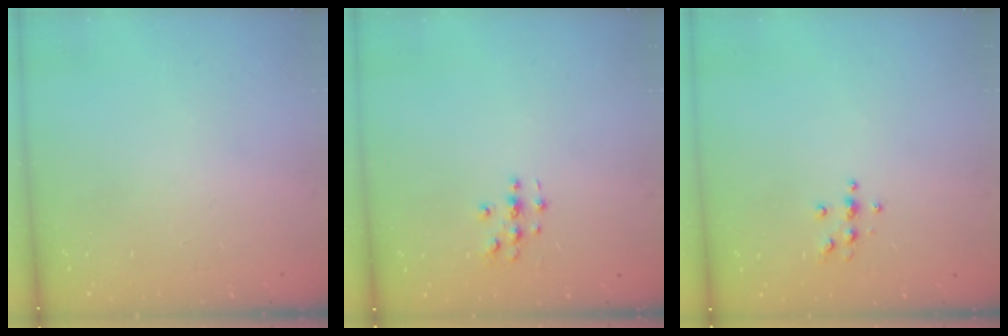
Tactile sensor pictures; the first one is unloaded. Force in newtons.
{"total": 2.8, "press": 2.8, "slide": 0.3}
{"total": 4.5, "press": 4.4, "slide": 0.6}